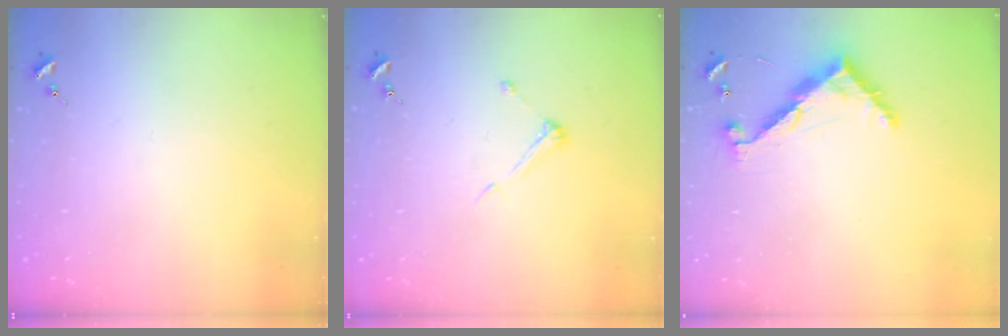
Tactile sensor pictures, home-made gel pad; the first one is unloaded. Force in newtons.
{"total": 5.7, "press": 5.7, "slide": 0.4}
{"total": 9.0, "press": 9.0, "slide": 0.5}